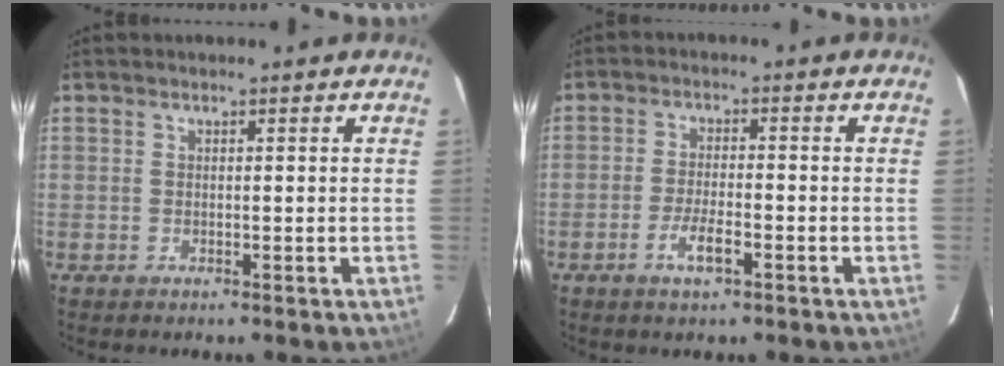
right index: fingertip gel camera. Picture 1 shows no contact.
{"total": 4.6, "force": [-2.6, 0.9, 3.7], "torque": [-0.080, -0.003, -0.048]}